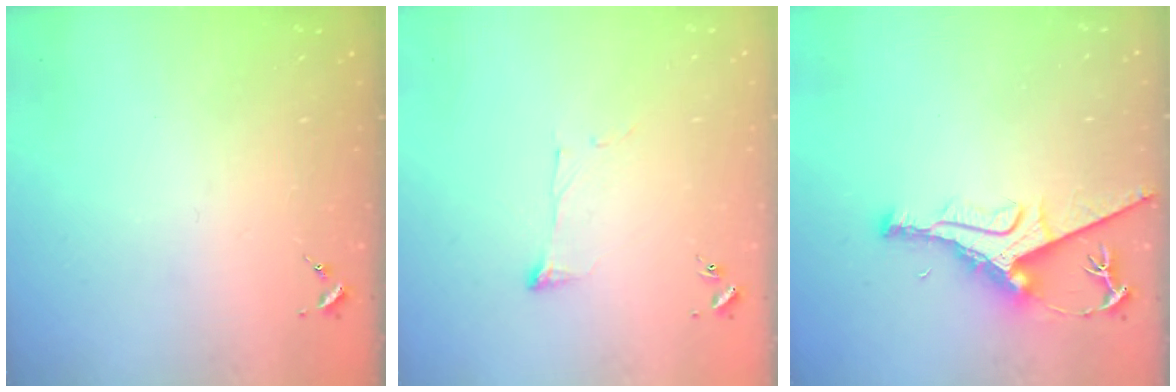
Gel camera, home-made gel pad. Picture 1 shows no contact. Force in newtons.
{"total": 6.4, "press": 6.4, "slide": 0.6}
{"total": 9.7, "press": 9.7, "slide": 0.7}